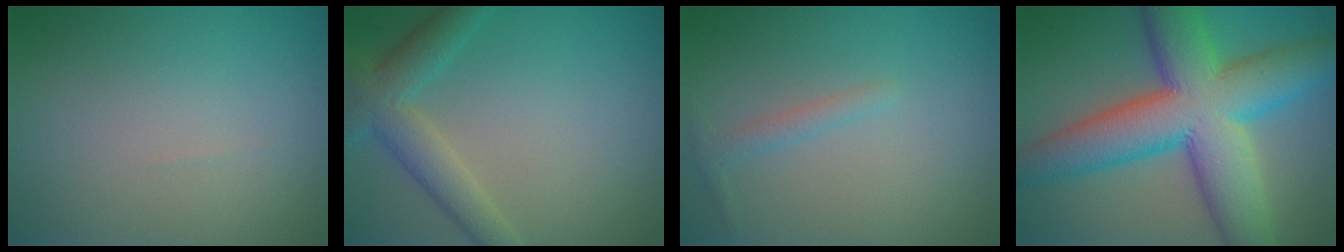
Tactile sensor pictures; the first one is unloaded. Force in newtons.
{"total": 4.3, "press": 4.3, "slide": 0.2}
{"total": 1.2, "press": 1.2, "slide": 0.0}
{"total": 12.2, "press": 12.2, "slide": 0.2}